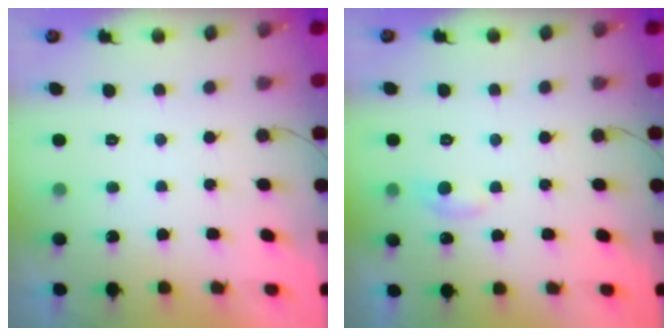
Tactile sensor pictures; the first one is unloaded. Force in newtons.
{"total": 5.3, "press": 5.2, "slide": 0.7}